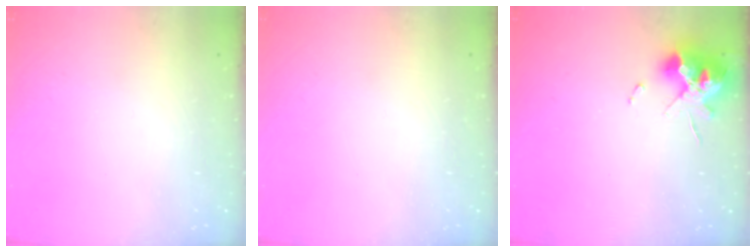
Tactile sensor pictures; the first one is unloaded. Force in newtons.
{"total": 0.0}
{"total": 12.2, "press": 12.1, "slide": 1.4}